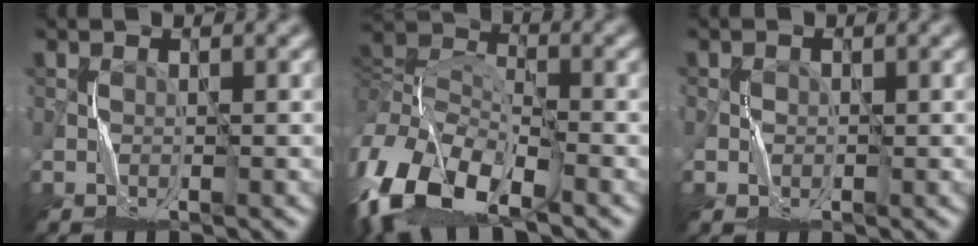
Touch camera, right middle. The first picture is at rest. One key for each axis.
{"total": 13.0, "fx": -6.4, "fy": 7.1, "fz": 8.8, "tx": -0.189, "ty": -0.001, "tz": -0.140}
{"total": 1.2, "fx": -0.2, "fy": 1.0, "fz": 0.6, "tx": -0.010, "ty": 0.002, "tz": -0.007}